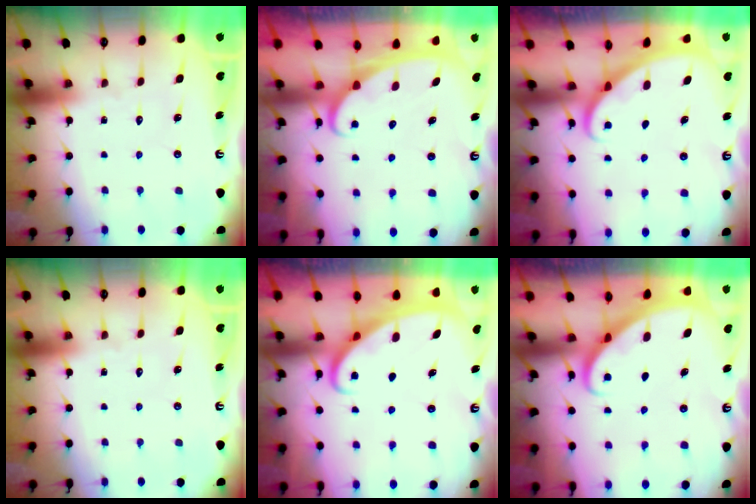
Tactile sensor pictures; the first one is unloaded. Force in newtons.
{"total": 2.3, "press": 2.3, "slide": 0.3}
{"total": 2.1, "press": 2.1, "slide": 0.1}
{"total": 0.0}
{"total": 2.6, "press": 2.6, "slide": 0.4}
{"total": 2.8, "press": 2.8, "slide": 0.2}